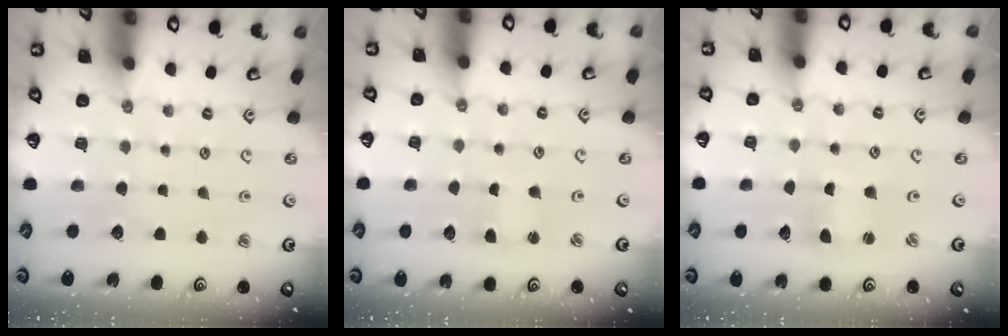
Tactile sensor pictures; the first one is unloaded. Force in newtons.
{"total": 2.3, "press": 2.3, "slide": 0.3}
{"total": 1.2, "press": 1.1, "slide": 0.3}